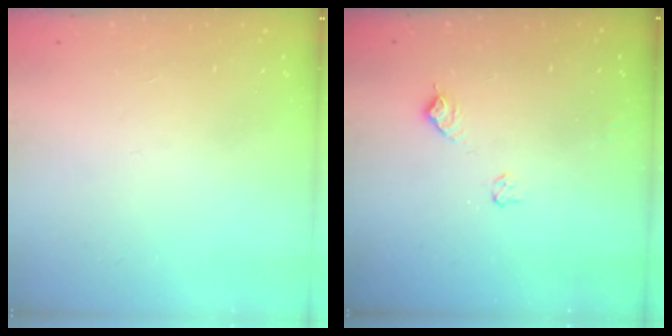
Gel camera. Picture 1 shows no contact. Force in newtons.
{"total": 7.1, "press": 7.0, "slide": 0.8}